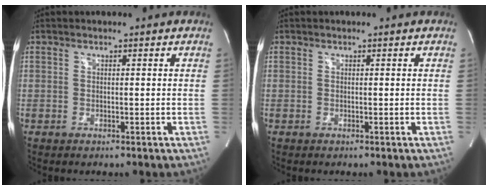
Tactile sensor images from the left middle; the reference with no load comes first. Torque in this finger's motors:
{"motor_torque": [0.51, -0.36, 0.09, 0.01]}